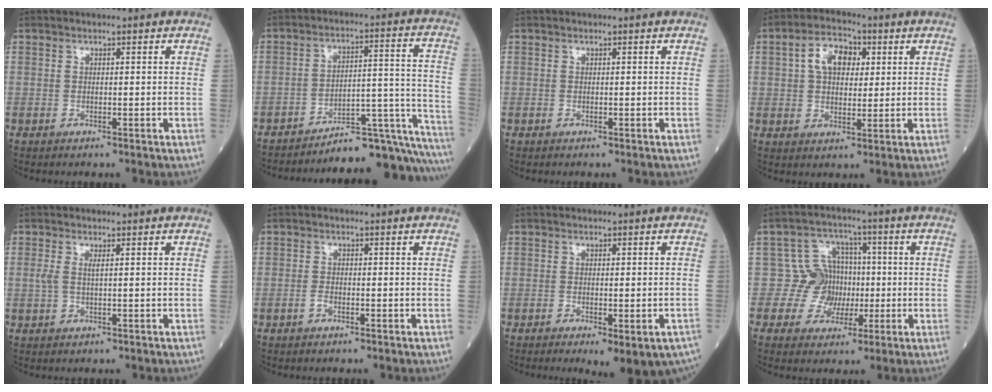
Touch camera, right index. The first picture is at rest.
{"total": 19.2, "force": [-18.3, 1.7, 5.3], "torque": [0.003, 0.053, -0.245]}
{"total": 0.0}
{"total": 7.3, "force": [2.2, 4.4, 5.4], "torque": [-0.100, 0.022, 0.037]}
{"total": 1.8, "force": [0.5, 0.4, 1.7], "torque": [-0.048, 0.007, 0.014]}
{"total": 0.9, "force": [-0.5, 0.4, 0.6], "torque": [-0.012, 0.002, -0.009]}
{"total": 9.6, "force": [-7.5, 1.7, 5.7], "torque": [-0.042, -0.008, -0.089]}
{"total": 7.0, "force": [-0.5, 6.9, 0.6], "torque": [0.004, 0.030, -0.006]}